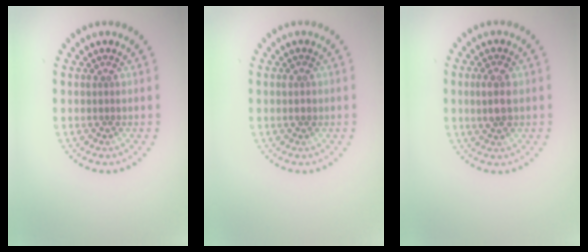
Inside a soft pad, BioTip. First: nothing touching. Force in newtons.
{"total": 1.3, "press": 1.2, "slide": 0.3}
{"total": 2.3, "press": 2.3, "slide": 0.2}